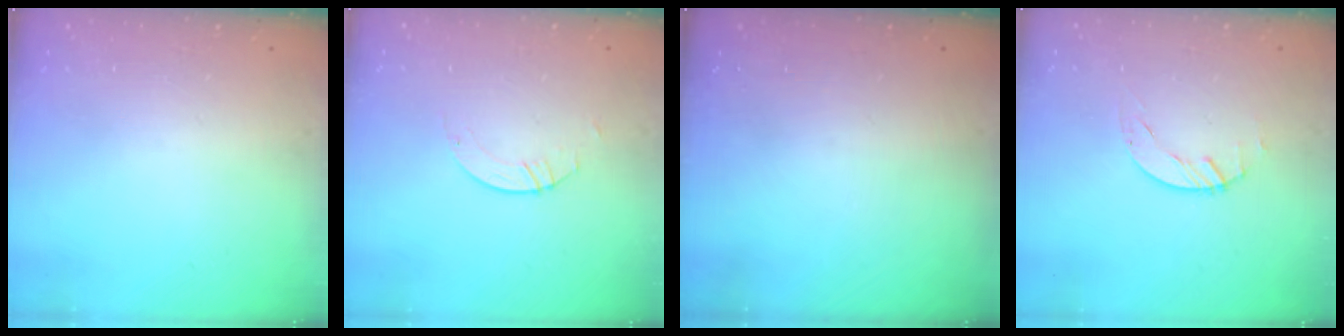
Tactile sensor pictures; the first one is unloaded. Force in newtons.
{"total": 1.1, "press": 1.1, "slide": 0.1}
{"total": 0.0}
{"total": 1.5, "press": 1.4, "slide": 0.1}